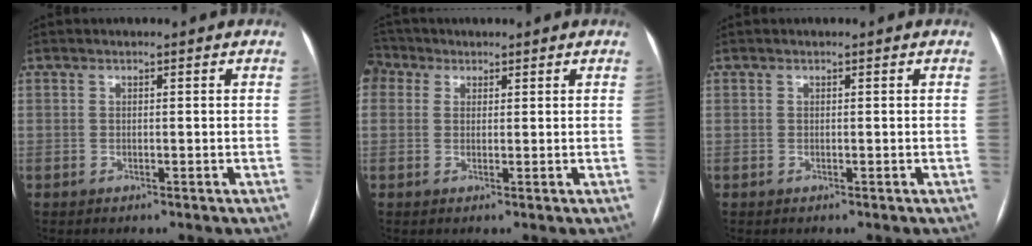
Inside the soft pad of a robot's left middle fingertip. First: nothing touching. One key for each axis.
{"total": 5.3, "fx": 2.9, "fy": 4.1, "fz": 1.8, "tx": -0.052, "ty": 0.031, "tz": 0.059}
{"total": 0.0}